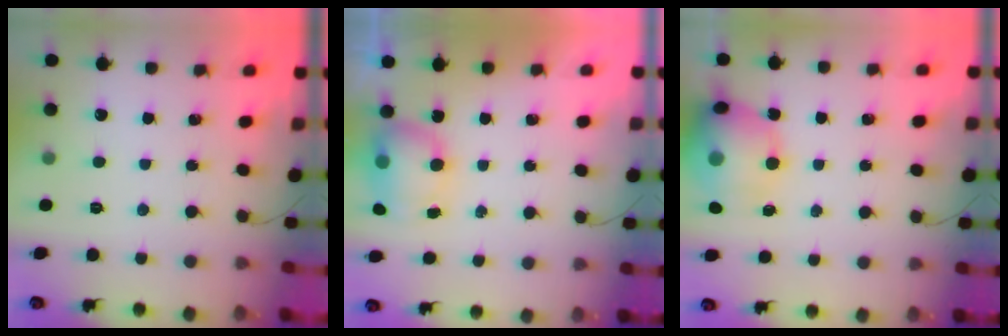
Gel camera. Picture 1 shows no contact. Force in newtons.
{"total": 11.3, "press": 8.6, "slide": 7.2}
{"total": 15.8, "press": 15.7, "slide": 2.3}